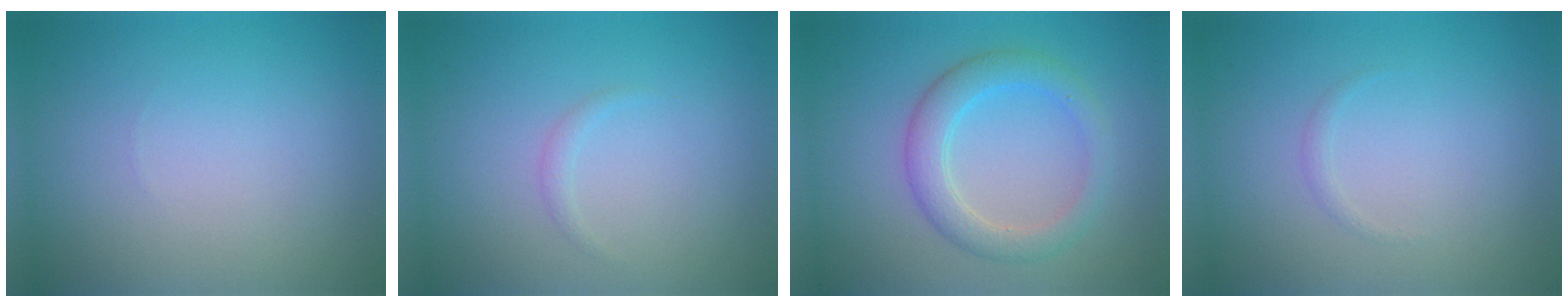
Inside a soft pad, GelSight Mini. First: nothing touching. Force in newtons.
{"total": 0.7, "press": 0.7, "slide": 0.0}
{"total": 3.5, "press": 3.5, "slide": 0.2}
{"total": 0.6, "press": 0.6, "slide": 0.0}